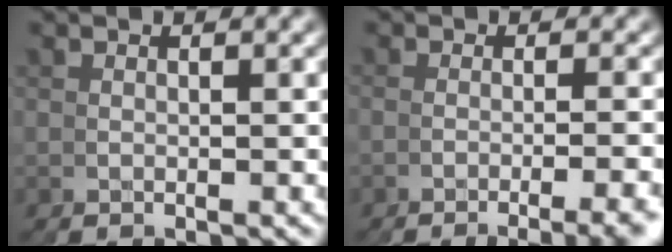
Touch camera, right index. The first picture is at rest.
{"total": 2.9, "force": [-2.1, -2.0, 0.5], "torque": [-0.002, 0.017, -0.042]}